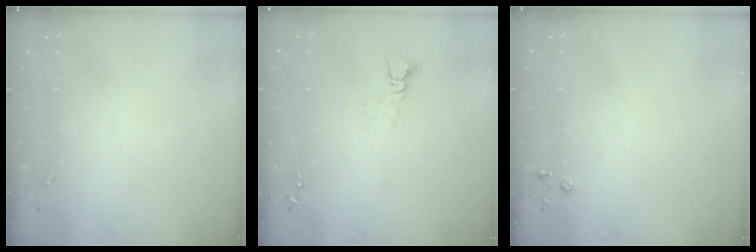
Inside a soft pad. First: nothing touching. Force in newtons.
{"total": 2.5, "press": 2.5, "slide": 0.1}
{"total": 2.8, "press": 2.8, "slide": 0.3}